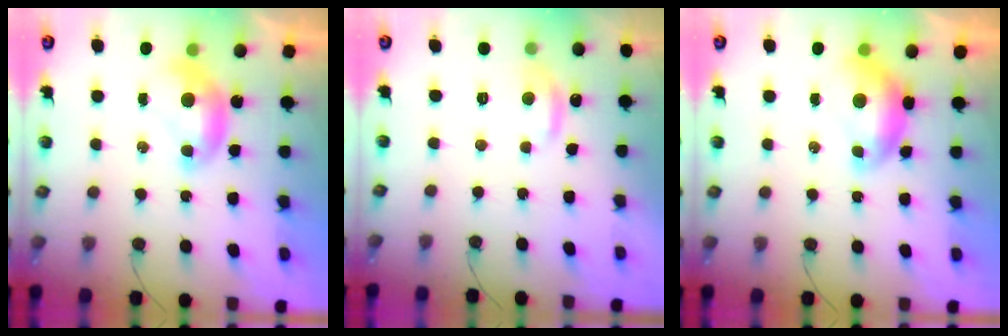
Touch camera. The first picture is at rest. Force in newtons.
{"total": 1.6, "press": 1.5, "slide": 0.5}
{"total": 0.0}